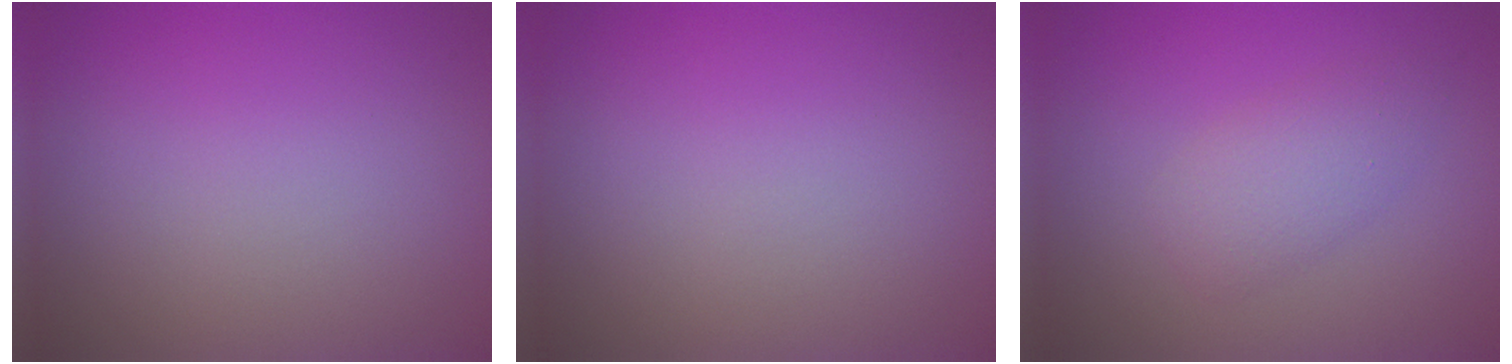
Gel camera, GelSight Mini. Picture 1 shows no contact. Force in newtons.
{"total": 0.0}
{"total": 2.7, "press": 2.7, "slide": 0.1}